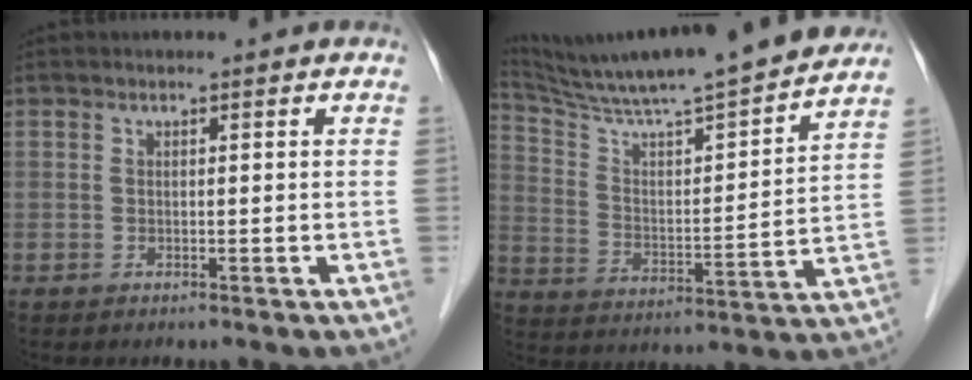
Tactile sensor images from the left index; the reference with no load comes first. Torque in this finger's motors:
{"motor_torque": [0.21, -0.33, 0.30, 0.14]}